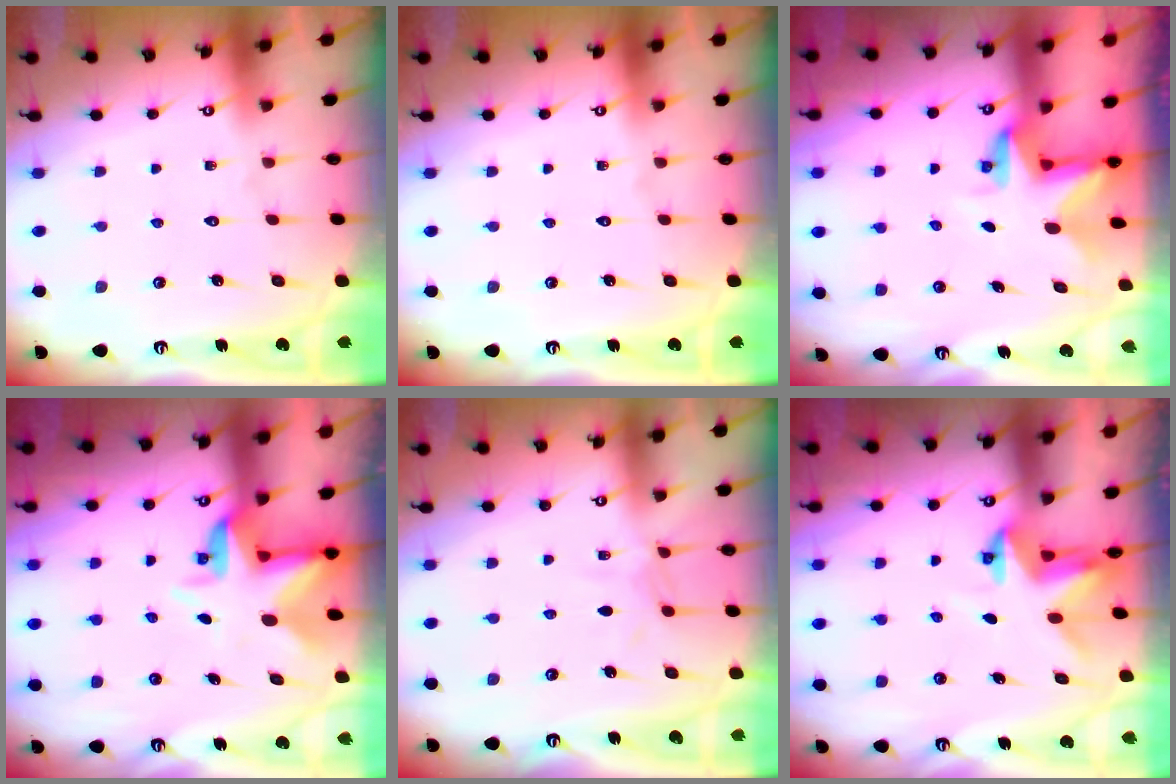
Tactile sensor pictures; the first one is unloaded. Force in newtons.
{"total": 0.0}
{"total": 3.4, "press": 3.4, "slide": 0.2}
{"total": 4.4, "press": 4.4, "slide": 0.5}
{"total": 4.9, "press": 4.9, "slide": 0.1}
{"total": 3.0, "press": 3.0, "slide": 0.0}